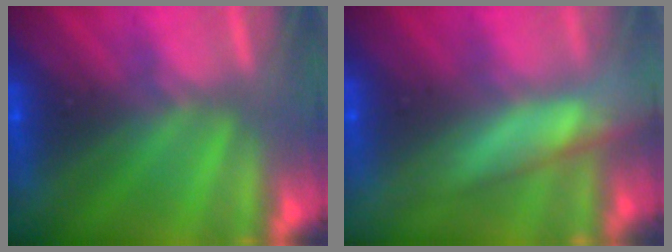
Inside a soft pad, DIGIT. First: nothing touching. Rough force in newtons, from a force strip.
{"total": 5.7}